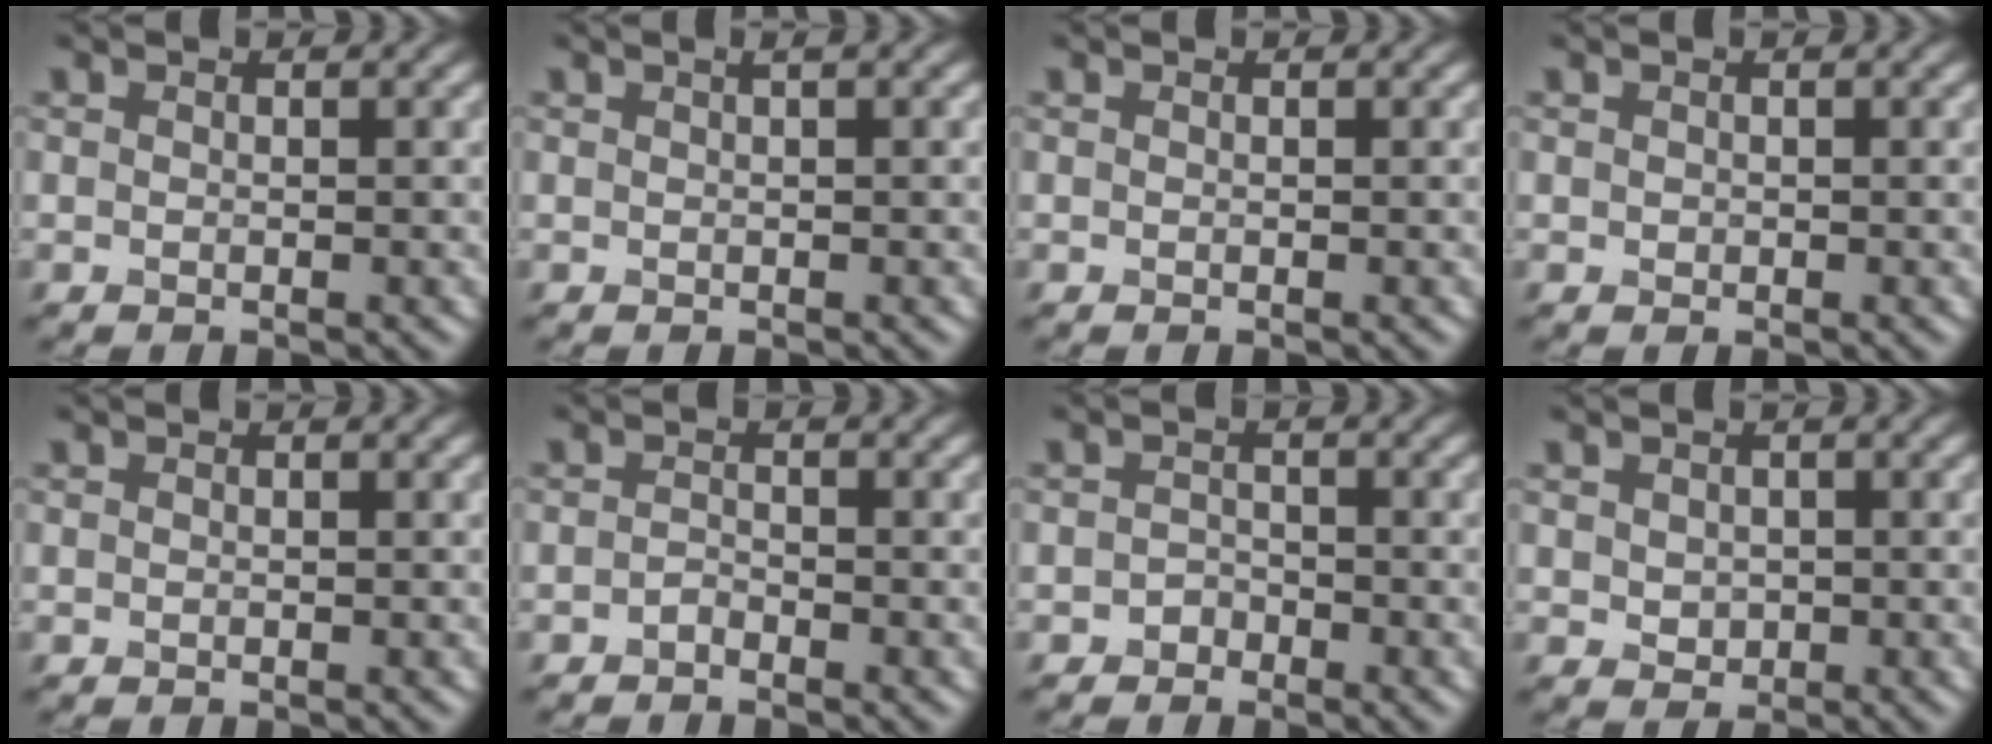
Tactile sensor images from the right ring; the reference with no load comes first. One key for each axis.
{"total": 0.8, "fx": 0.4, "fy": -0.1, "fz": 0.7, "tx": -0.015, "ty": 0.005, "tz": 0.008}
{"total": 0.0}
{"total": 0.0}
{"total": 0.0}
{"total": 0.8, "fx": -0.7, "fy": 0.2, "fz": 0.3, "tx": -0.008, "ty": 0.002, "tz": -0.014}
{"total": 1.0, "fx": -0.8, "fy": 0.6, "fz": 0.0, "tx": 0.004, "ty": 0.004, "tz": -0.013}
{"total": 1.3, "fx": 0.2, "fy": 1.1, "fz": 0.6, "tx": -0.014, "ty": -0.003, "tz": 0.008}